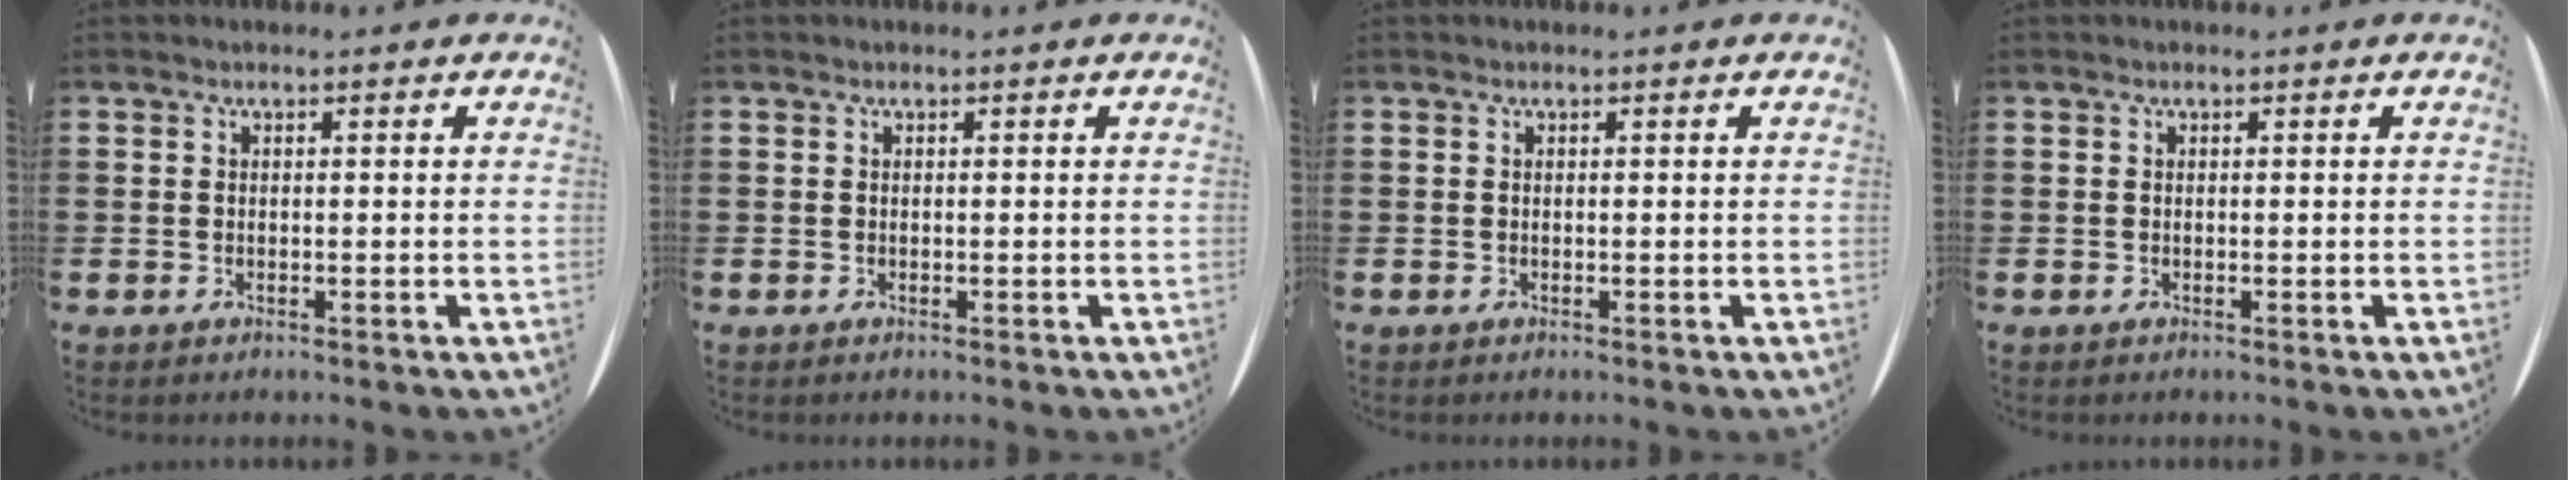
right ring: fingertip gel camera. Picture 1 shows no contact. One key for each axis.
{"total": 0.0}
{"total": 0.0}
{"total": 0.0}